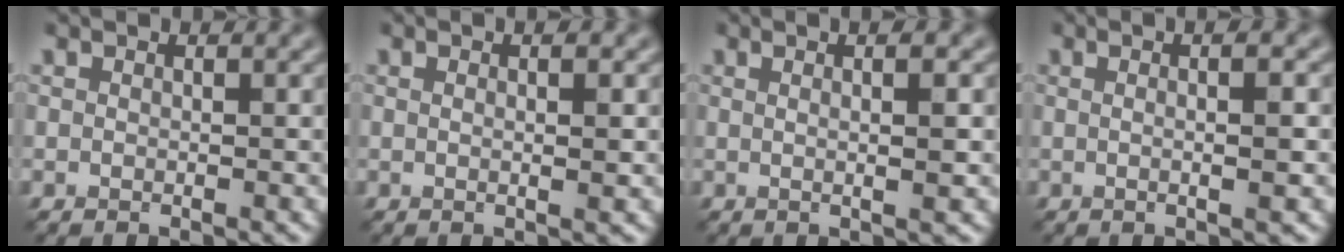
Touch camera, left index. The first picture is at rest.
{"total": 2.7, "force": [0.5, 0.7, 2.5], "torque": [-0.021, -0.006, -0.002]}
{"total": 4.7, "force": [1.0, 1.6, 4.3], "torque": [-0.033, 0.011, -0.008]}
{"total": 5.2, "force": [0.9, 1.9, 4.8], "torque": [-0.032, 0.013, -0.015]}